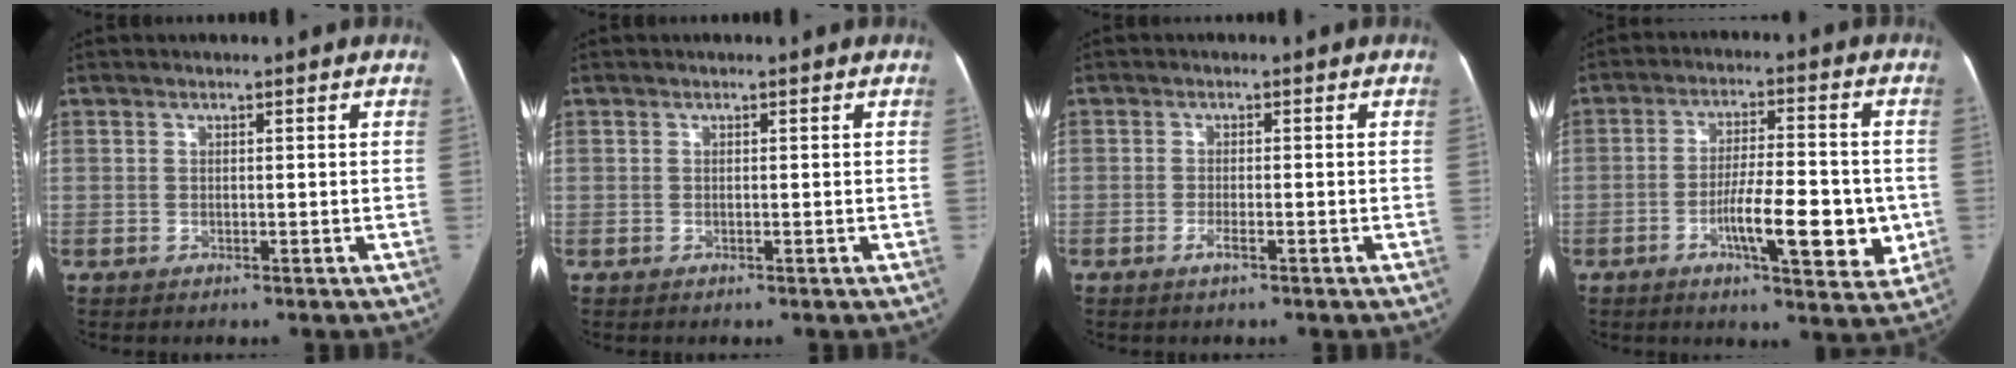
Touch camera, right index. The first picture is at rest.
{"total": 0.0}
{"total": 1.6, "force": [-1.0, 0.2, 1.3], "torque": [-0.024, 0.000, -0.018]}
{"total": 11.9, "force": [-3.2, 3.0, 11.1], "torque": [-0.169, 0.004, -0.047]}